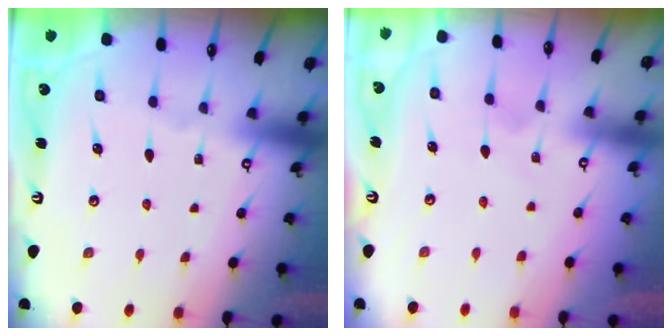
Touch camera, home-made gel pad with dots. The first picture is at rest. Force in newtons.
{"total": 3.3, "press": 3.3, "slide": 0.3}